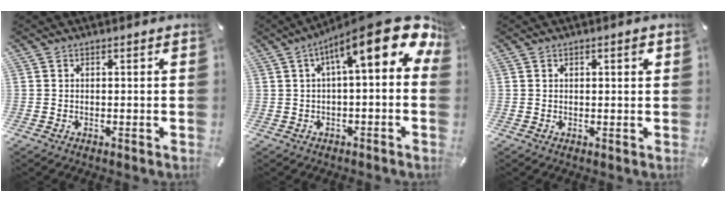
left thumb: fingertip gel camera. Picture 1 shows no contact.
{"total": 17.2, "force": [7.4, 4.9, 14.8], "torque": [-0.226, -0.052, 0.116]}
{"total": 1.3, "force": [0.6, 0.6, 1.0], "torque": [-0.014, 0.001, 0.007]}